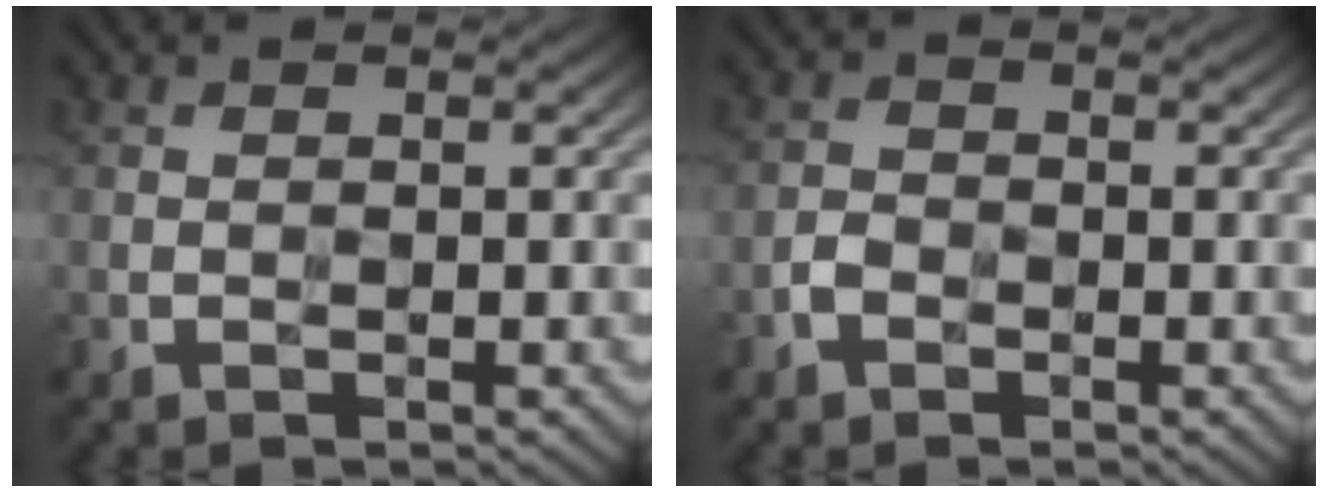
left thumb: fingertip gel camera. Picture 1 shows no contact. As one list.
[{"total": 1.8, "force": [-1.1, 1.2, 0.7], "torque": [-0.013, 0.003, -0.028]}]